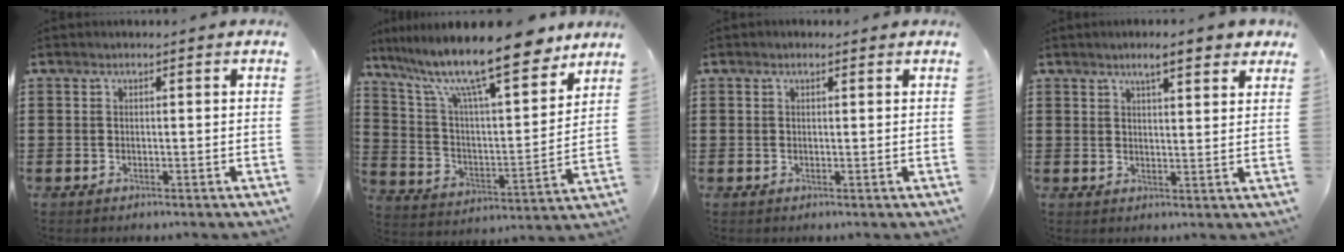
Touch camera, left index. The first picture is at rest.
{"total": 15.6, "force": [12.0, 2.9, 9.5], "torque": [-0.206, -0.063, 0.203]}
{"total": 0.6, "force": [0.4, 0.2, 0.4], "torque": [-0.009, 0.003, 0.007]}
{"total": 5.0, "force": [3.8, 0.8, 3.2], "torque": [-0.063, 0.000, 0.064]}